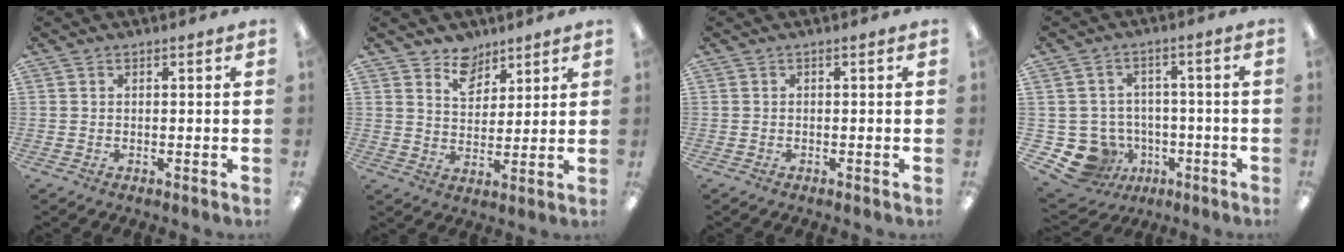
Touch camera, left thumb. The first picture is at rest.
{"total": 7.4, "force": [5.7, 4.5, 1.0], "torque": [-0.016, -0.036, 0.106]}
{"total": 0.0}
{"total": 9.7, "force": [-4.0, 8.5, 2.7], "torque": [-0.083, 0.016, -0.061]}